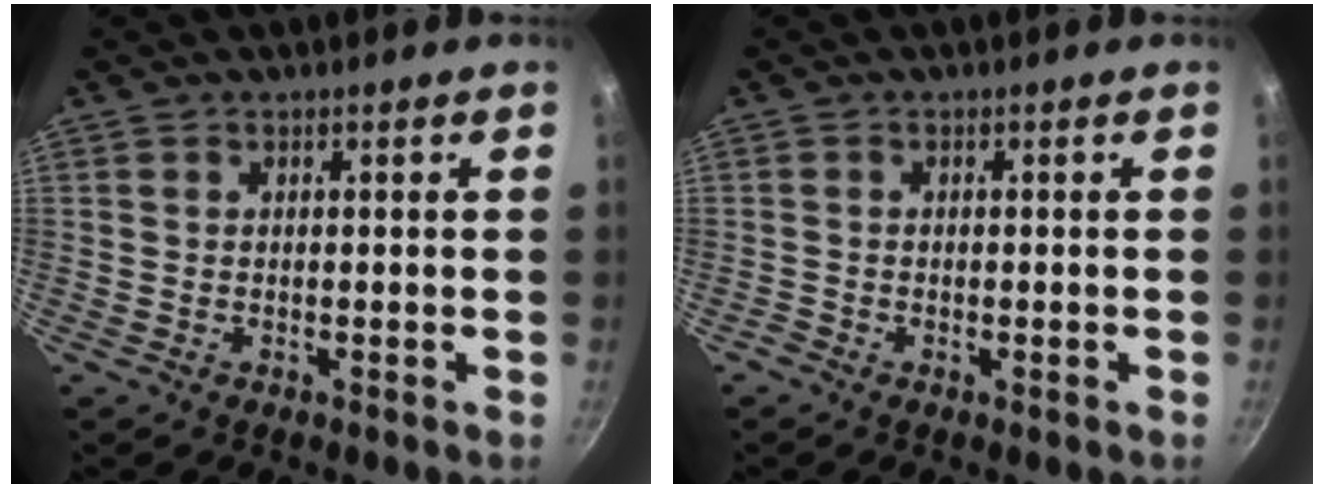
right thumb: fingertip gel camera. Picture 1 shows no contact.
{"total": 0.9, "force": [-0.6, 0.4, 0.5], "torque": [-0.014, 0.002, -0.012]}